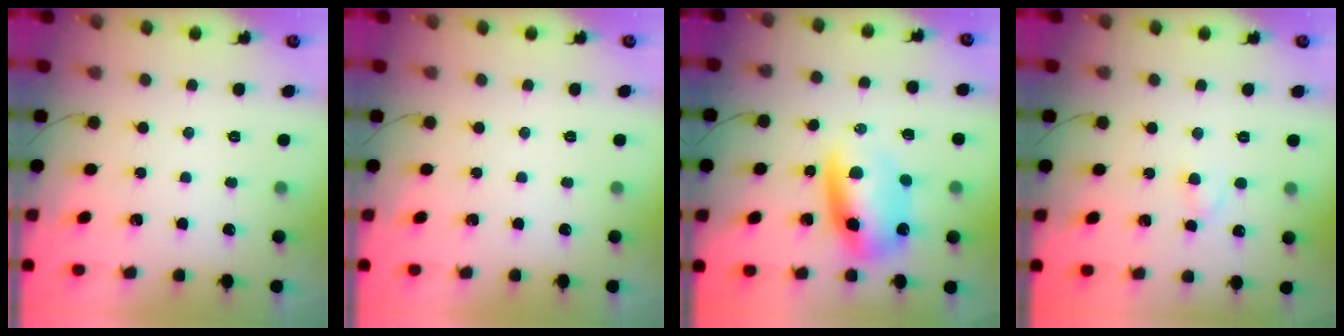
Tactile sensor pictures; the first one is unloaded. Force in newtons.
{"total": 0.0}
{"total": 11.3, "press": 10.9, "slide": 2.9}
{"total": 2.3, "press": 2.0, "slide": 1.0}